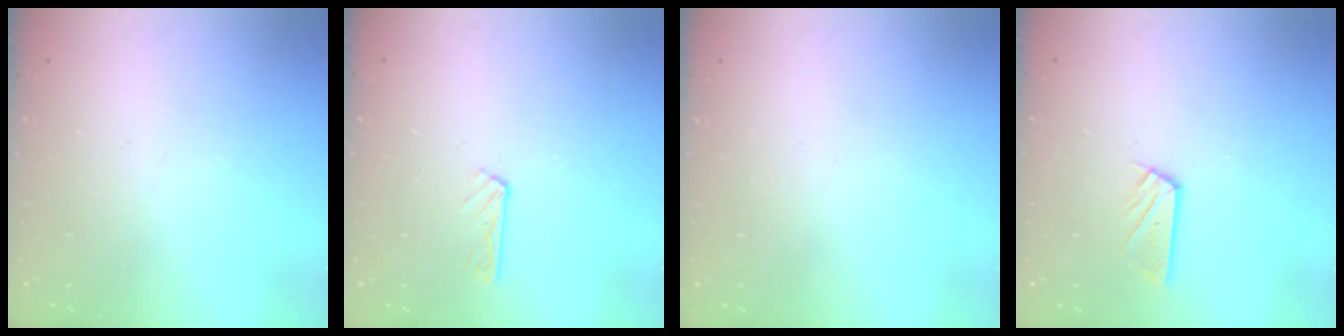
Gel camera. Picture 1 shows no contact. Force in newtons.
{"total": 2.9, "press": 2.9, "slide": 0.3}
{"total": 0.0}
{"total": 5.3, "press": 5.3, "slide": 0.2}